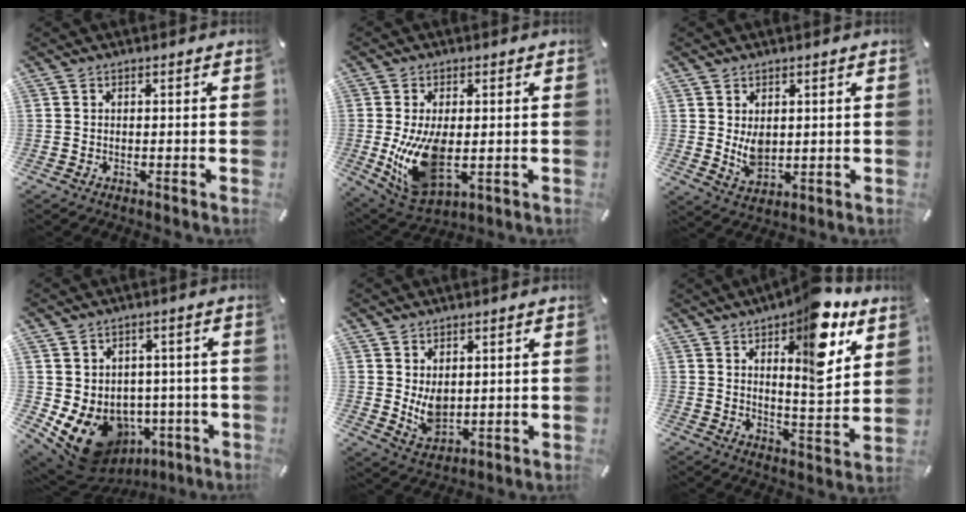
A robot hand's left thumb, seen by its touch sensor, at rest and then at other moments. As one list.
[{"total": 14.0, "force": [-0.4, 8.0, 11.5], "torque": [-0.231, -0.025, -0.003]}, {"total": 5.5, "force": [1.5, 4.0, 3.6], "torque": [-0.068, -0.009, 0.025]}, {"total": 11.4, "force": [-4.2, 8.9, 5.8], "torque": [-0.120, -0.002, -0.066]}, {"total": 6.2, "force": [2.0, 4.5, 3.7], "torque": [-0.063, -0.016, 0.037]}, {"total": 16.6, "force": [9.9, 6.3, 11.8], "torque": [-0.152, -0.064, 0.156]}]